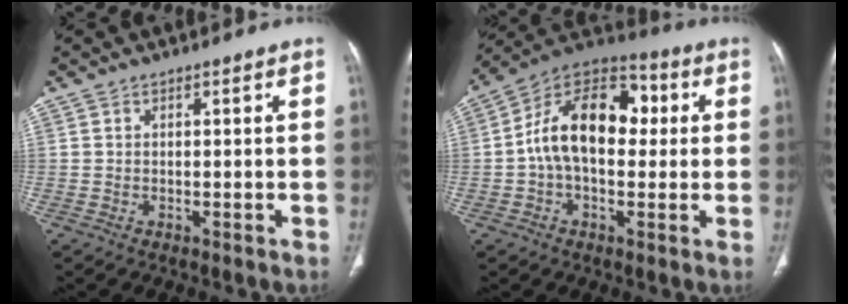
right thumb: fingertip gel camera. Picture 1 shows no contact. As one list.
[{"total": 17.3, "force": [1.4, 10.8, 13.4], "torque": [-0.197, 0.042, 0.014]}]